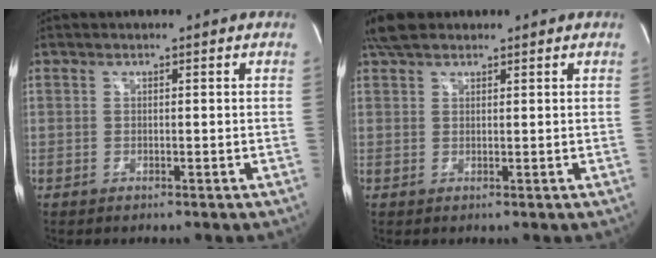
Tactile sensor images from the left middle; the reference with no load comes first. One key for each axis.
{"total": 3.9, "fx": 3.2, "fy": 1.7, "fz": 1.6, "tx": -0.040, "ty": 0.020, "tz": 0.061}